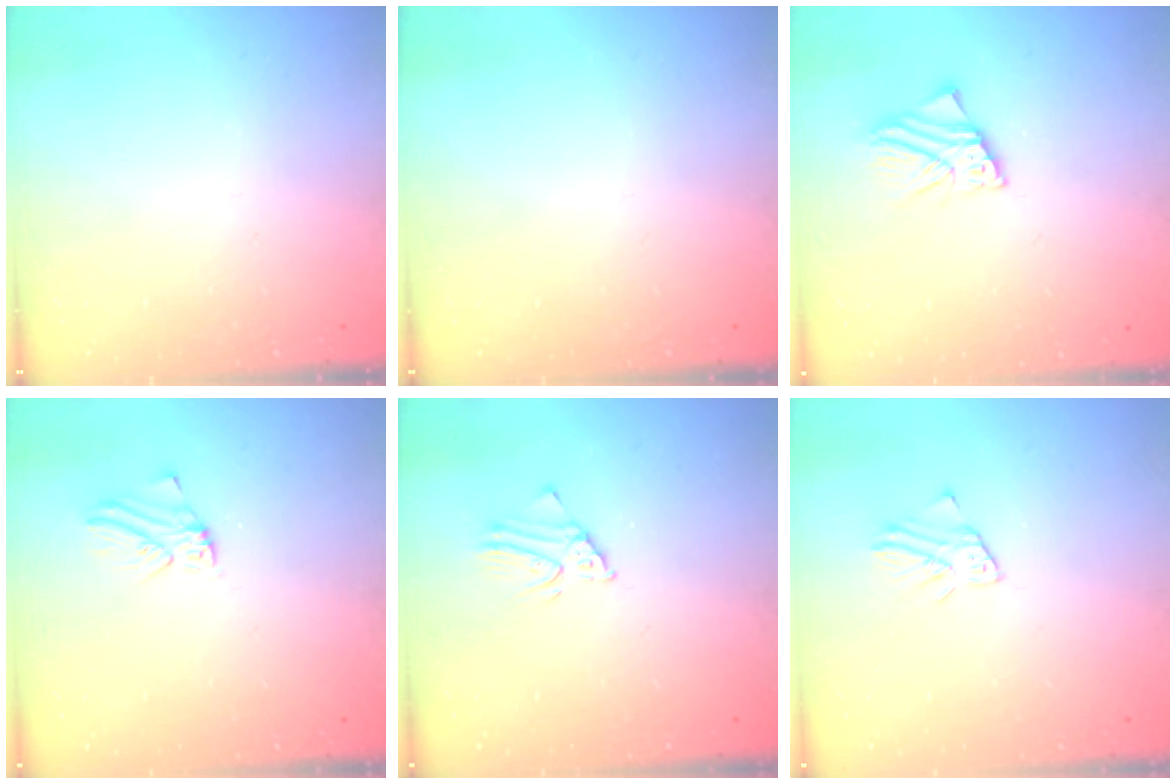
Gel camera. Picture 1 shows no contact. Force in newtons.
{"total": 0.0}
{"total": 4.5, "press": 4.4, "slide": 0.6}
{"total": 1.0, "press": 1.0, "slide": 0.2}
{"total": 2.3, "press": 2.3, "slide": 0.1}
{"total": 3.2, "press": 3.2, "slide": 0.3}